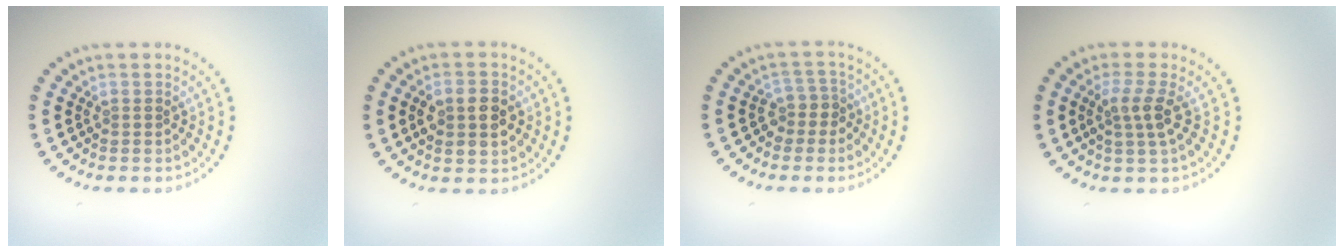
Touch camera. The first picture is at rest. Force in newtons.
{"total": 3.7, "press": 3.7, "slide": 0.1}
{"total": 2.0, "press": 1.6, "slide": 1.2}
{"total": 2.5, "press": 2.1, "slide": 1.4}